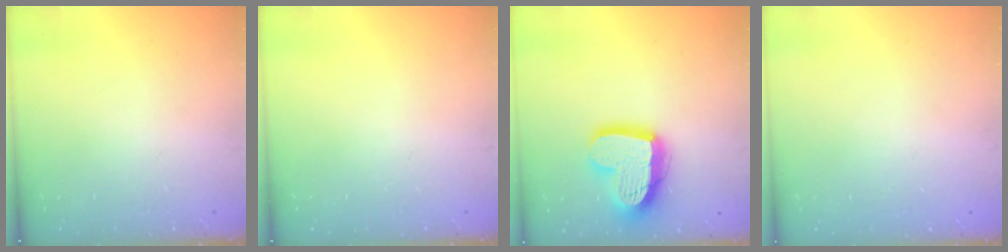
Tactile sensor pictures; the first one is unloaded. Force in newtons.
{"total": 0.0}
{"total": 17.4, "press": 17.3, "slide": 1.5}
{"total": 0.0}